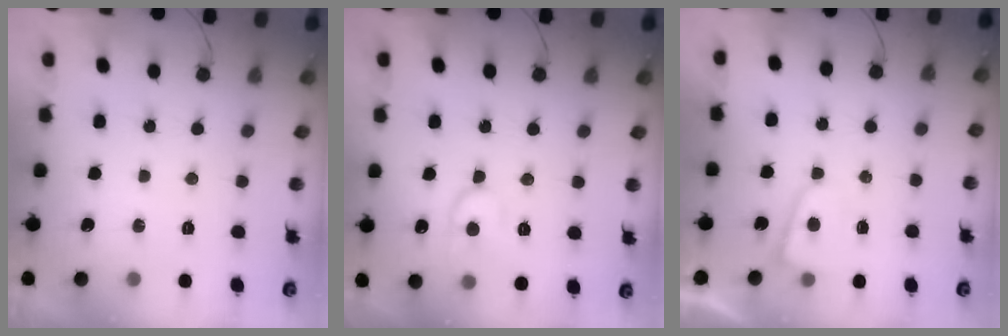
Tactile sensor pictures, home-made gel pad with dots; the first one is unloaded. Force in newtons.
{"total": 9.7, "press": 9.7, "slide": 1.0}
{"total": 3.7, "press": 3.7, "slide": 0.3}